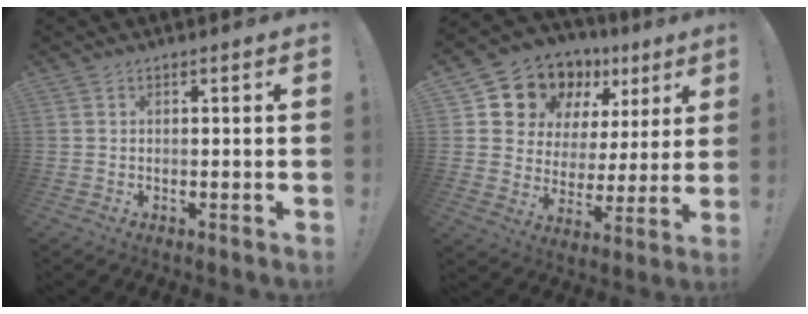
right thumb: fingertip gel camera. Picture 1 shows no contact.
{"total": 13.3, "force": [9.5, 8.5, 3.9], "torque": [-0.072, -0.073, 0.186]}